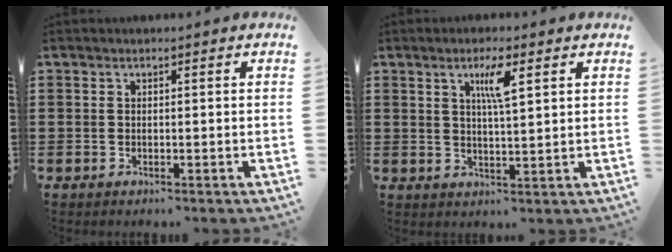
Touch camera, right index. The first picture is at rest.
{"total": 4.6, "force": [2.2, 0.7, 4.0], "torque": [-0.077, 0.005, 0.032]}